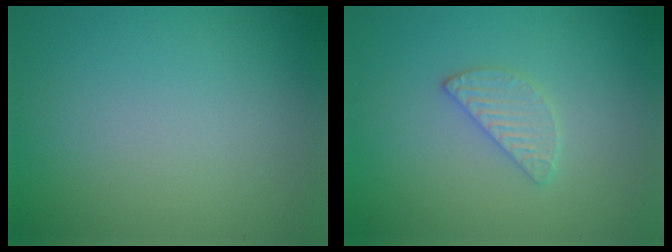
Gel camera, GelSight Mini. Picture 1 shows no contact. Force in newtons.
{"total": 2.0, "press": 2.0, "slide": 0.2}